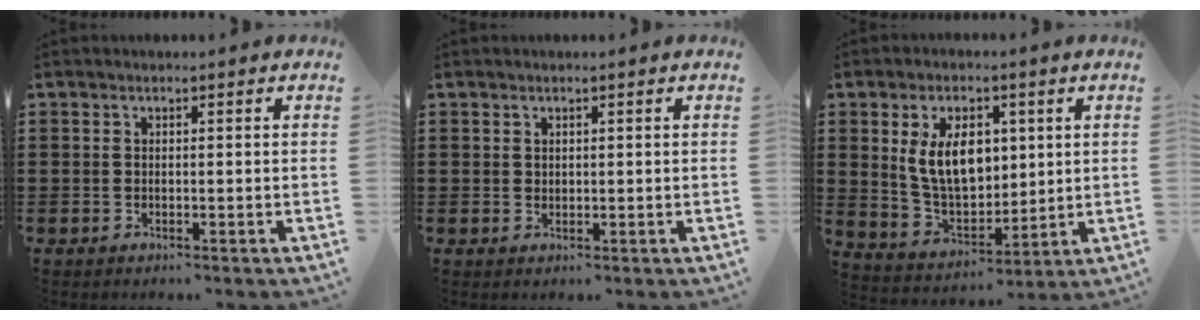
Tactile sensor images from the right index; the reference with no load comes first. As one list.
[{"total": 0.9, "force": [0.6, 0.6, 0.2], "torque": [-0.005, 0.002, 0.012]}, {"total": 9.9, "force": [2.6, 6.2, 7.3], "torque": [-0.154, 0.008, 0.044]}]